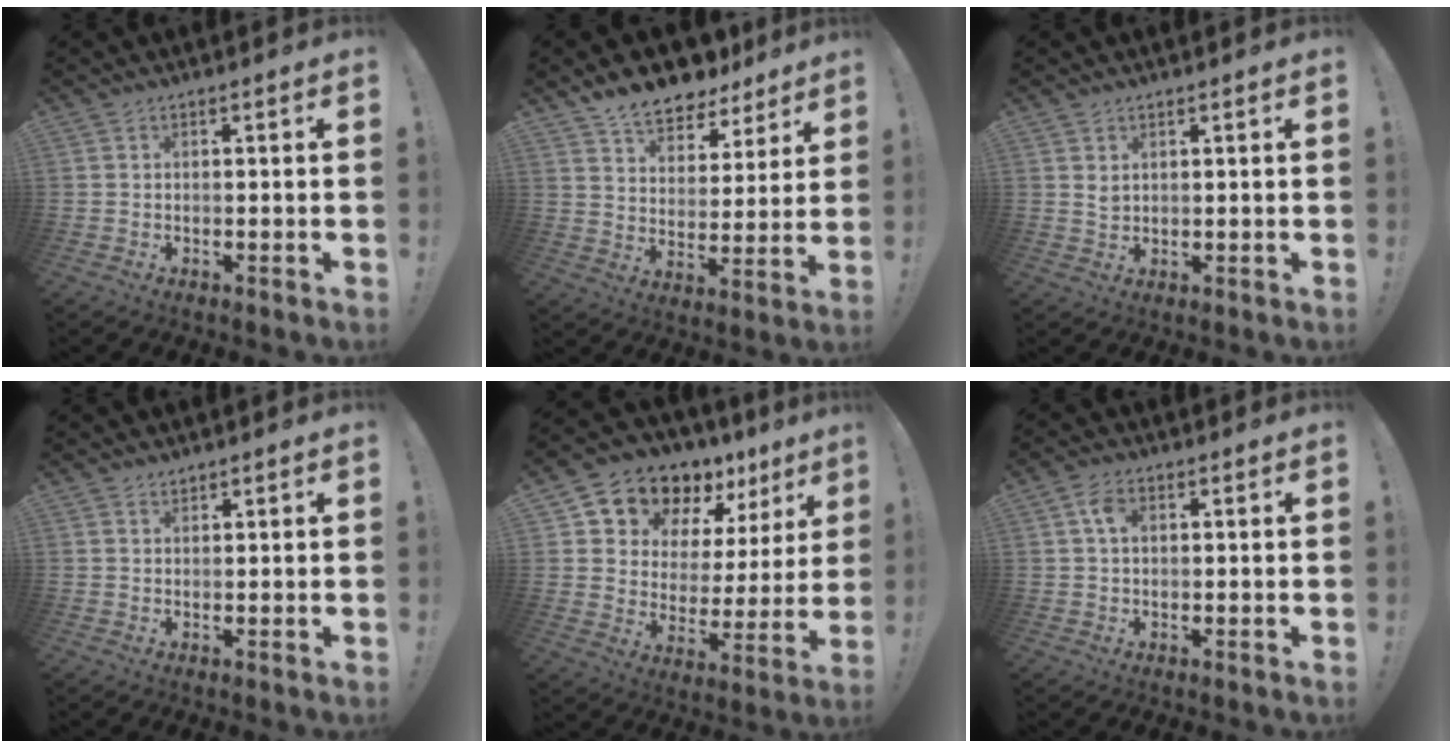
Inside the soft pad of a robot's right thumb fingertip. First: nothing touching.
{"total": 10.4, "force": [9.3, 4.2, 2.1], "torque": [-0.047, -0.077, 0.174]}
{"total": 2.1, "force": [1.4, 1.2, 1.0], "torque": [-0.013, -0.006, 0.026]}
{"total": 1.4, "force": [1.3, 0.5, 0.3], "torque": [0.002, -0.009, 0.022]}
{"total": 13.3, "force": [11.1, 6.6, 3.2], "torque": [-0.053, -0.097, 0.204]}
{"total": 4.5, "force": [1.4, 2.9, 3.2], "torque": [-0.053, 0.004, 0.025]}